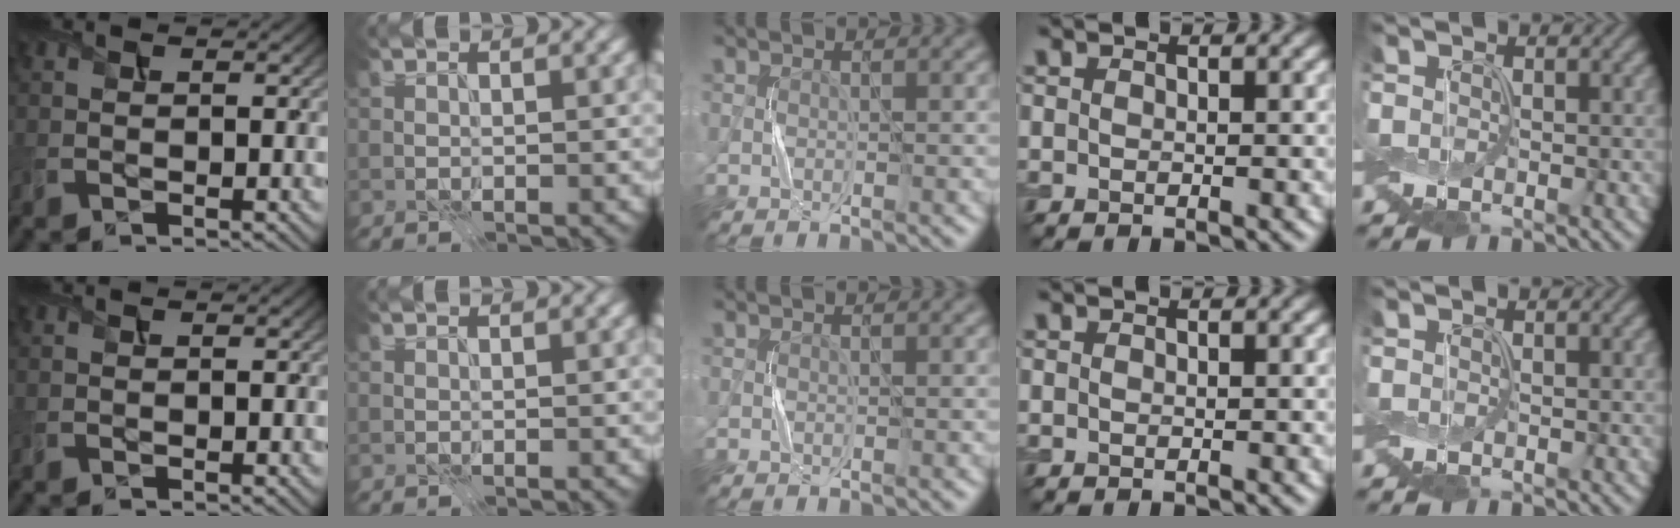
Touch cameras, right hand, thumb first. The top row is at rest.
{}